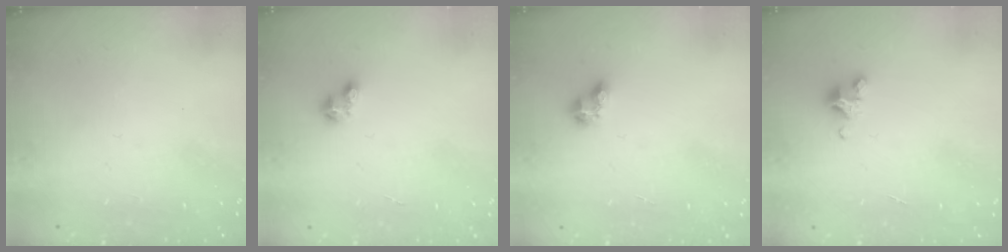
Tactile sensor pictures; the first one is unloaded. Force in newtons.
{"total": 2.6, "press": 2.5, "slide": 0.3}
{"total": 5.6, "press": 5.5, "slide": 0.7}
{"total": 2.9, "press": 2.9, "slide": 0.3}